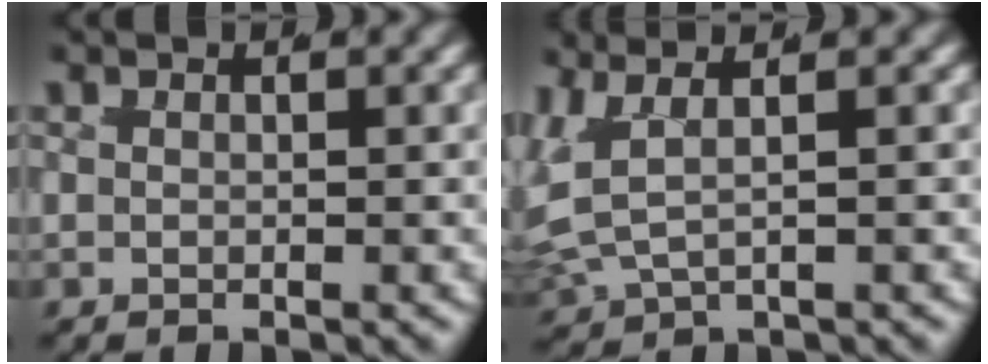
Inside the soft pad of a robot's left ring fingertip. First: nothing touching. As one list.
[{"total": 6.6, "force": [0.5, 5.0, 4.2], "torque": [-0.125, -0.009, 0.003]}]